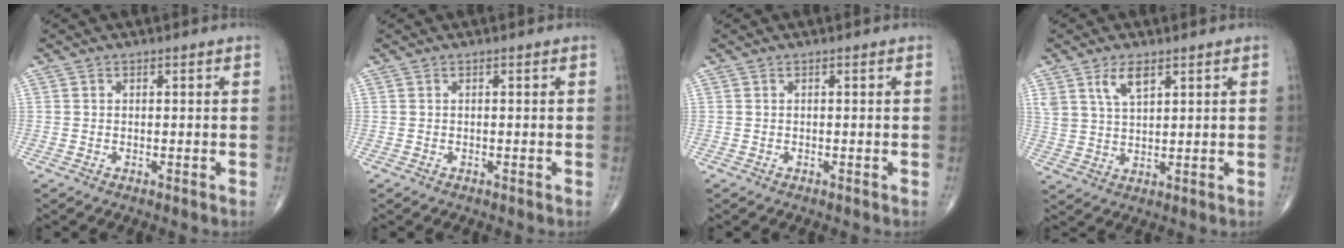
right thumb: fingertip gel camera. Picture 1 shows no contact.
{"total": 0.0}
{"total": 0.0}
{"total": 5.7, "force": [3.3, 2.5, 3.9], "torque": [-0.069, -0.016, 0.068]}